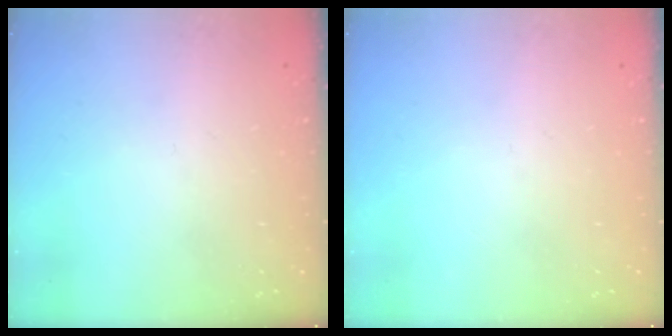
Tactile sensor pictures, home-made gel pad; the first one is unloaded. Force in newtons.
{"total": 0.0}